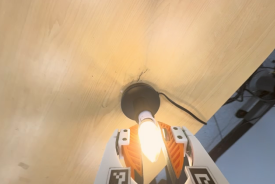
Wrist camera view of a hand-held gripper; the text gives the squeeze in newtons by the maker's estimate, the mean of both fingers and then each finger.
{"total": 15.9, "left": 15.5, "right": 16.4}